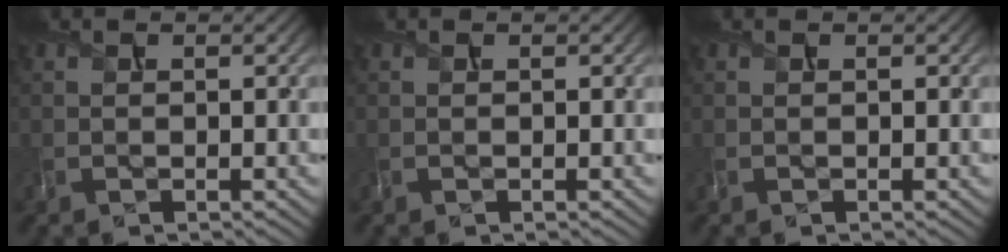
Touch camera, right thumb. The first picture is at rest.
{"total": 0.0}
{"total": 0.0}